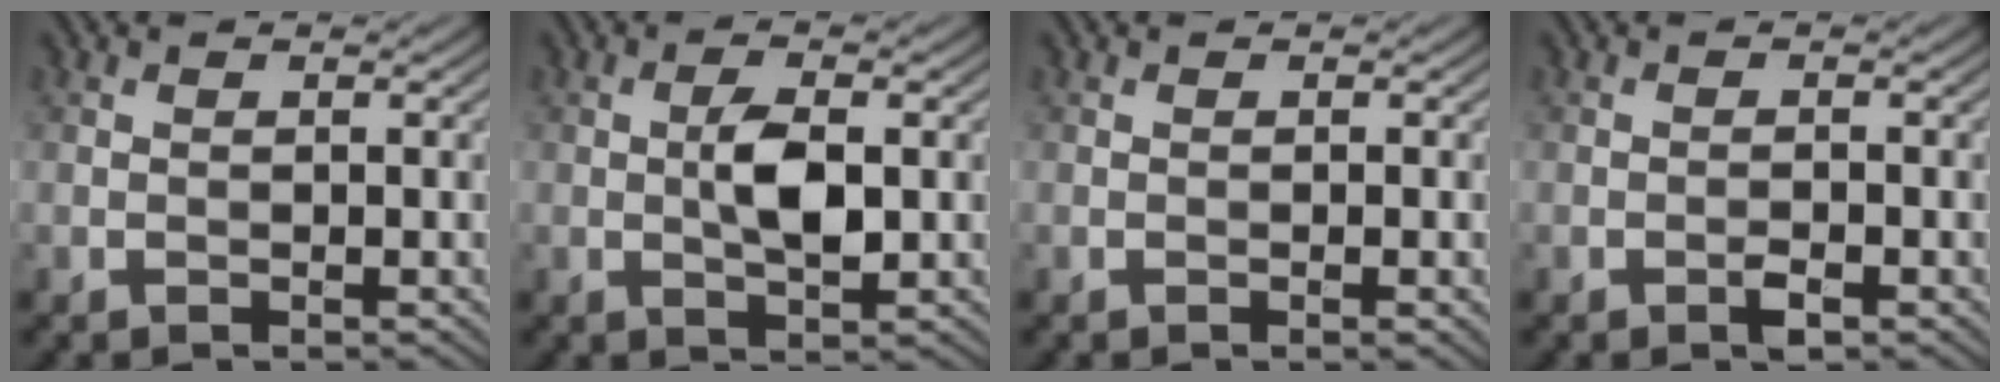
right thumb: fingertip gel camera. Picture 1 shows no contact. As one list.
[{"total": 4.3, "force": [0.1, 1.6, 4.0], "torque": [-0.076, 0.003, 0.001]}, {"total": 1.0, "force": [-0.3, 0.0, 0.9], "torque": [-0.015, -0.001, -0.006]}, {"total": 1.4, "force": [-0.9, 0.4, 1.1], "torque": [-0.017, 0.001, -0.016]}]